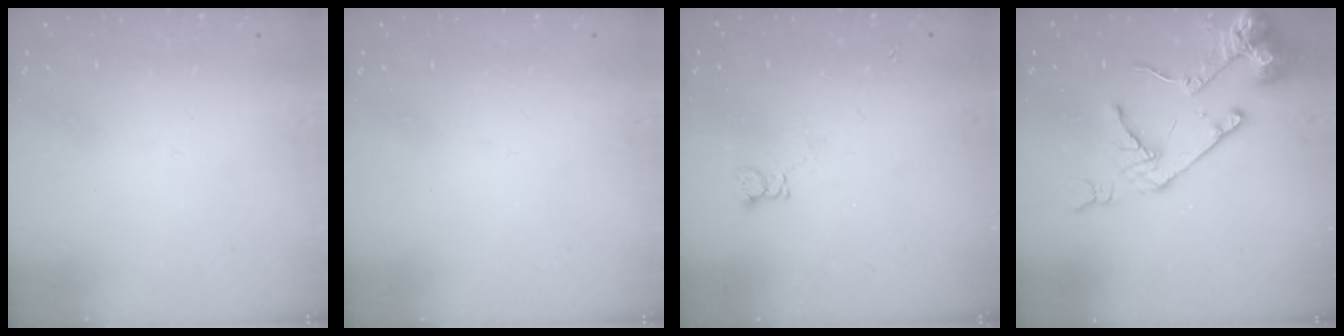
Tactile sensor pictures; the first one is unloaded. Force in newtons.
{"total": 0.0}
{"total": 2.0, "press": 2.0, "slide": 0.3}
{"total": 14.9, "press": 14.8, "slide": 1.7}